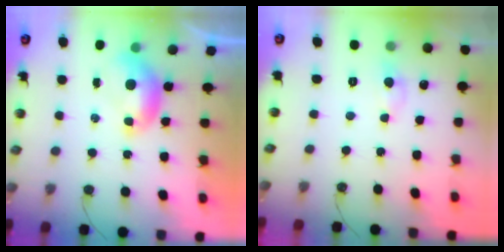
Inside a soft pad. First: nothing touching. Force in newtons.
{"total": 0.6, "press": 0.2, "slide": 0.5}